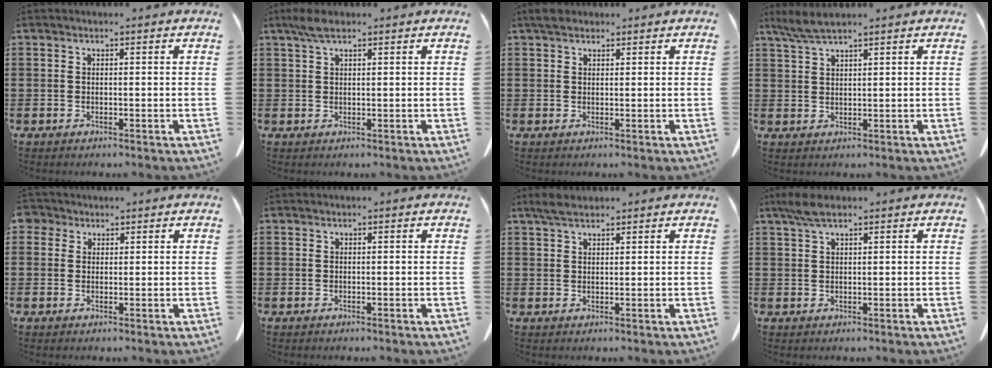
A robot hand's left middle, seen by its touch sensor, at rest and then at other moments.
{"total": 3.1, "force": [1.8, 0.9, 2.4], "torque": [-0.051, 0.005, 0.031]}
{"total": 2.3, "force": [1.7, 1.2, 1.1], "torque": [-0.019, 0.003, 0.031]}
{"total": 3.4, "force": [2.6, 0.3, 2.2], "torque": [-0.048, 0.000, 0.048]}
{"total": 2.2, "force": [1.4, 1.7, 0.5], "torque": [-0.010, 0.004, 0.025]}
{"total": 0.0}
{"total": 2.8, "force": [2.2, 0.9, 1.5], "torque": [-0.035, 0.005, 0.042]}
{"total": 3.6, "force": [2.2, 1.0, 2.7], "torque": [-0.058, 0.003, 0.039]}